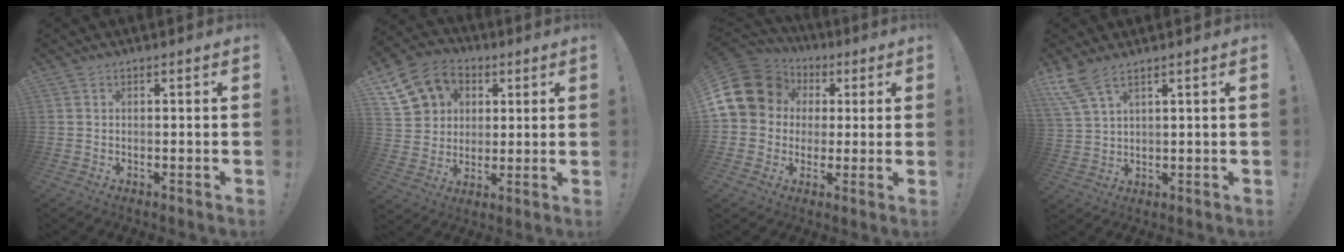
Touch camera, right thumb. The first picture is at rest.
{"total": 14.5, "force": [6.0, 12.0, 5.5], "torque": [-0.084, -0.021, 0.126]}
{"total": 15.4, "force": [4.0, 13.1, 7.0], "torque": [-0.130, -0.008, 0.090]}
{"total": 6.9, "force": [5.2, 1.5, 4.3], "torque": [-0.096, -0.021, 0.103]}